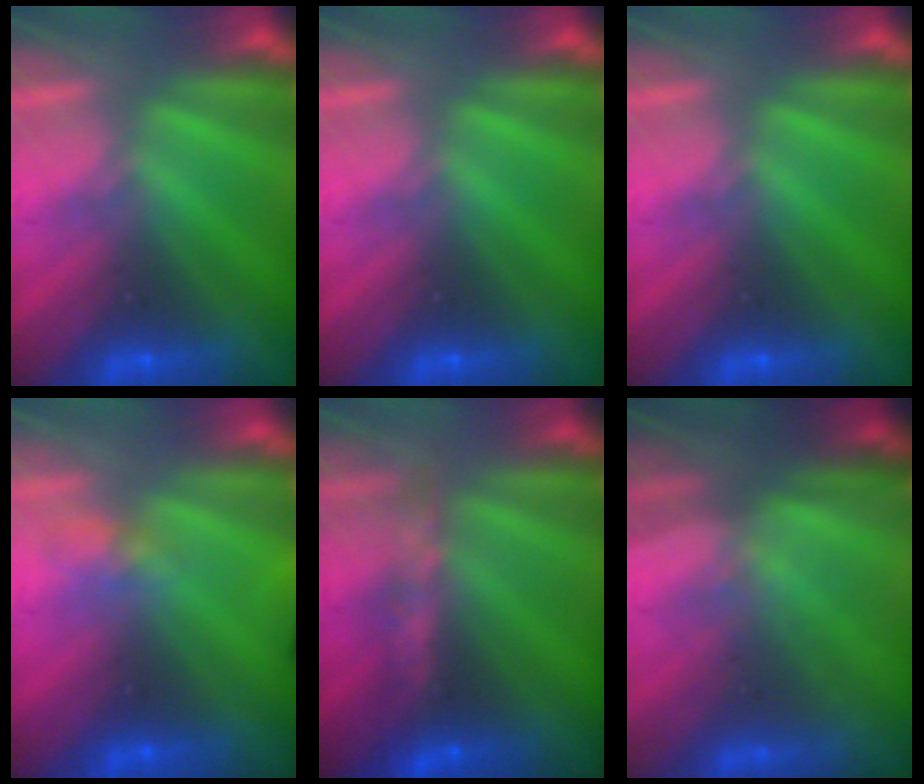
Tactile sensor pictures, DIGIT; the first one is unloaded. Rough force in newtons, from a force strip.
{"total": 0.0}
{"total": 0.0}
{"total": 3.3}
{"total": 9.0}
{"total": 1.3}